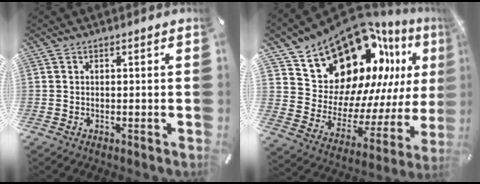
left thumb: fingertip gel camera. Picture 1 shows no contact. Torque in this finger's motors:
{"motor_torque": [2.51, 2.50, 1.51, -1.26, 0.52]}